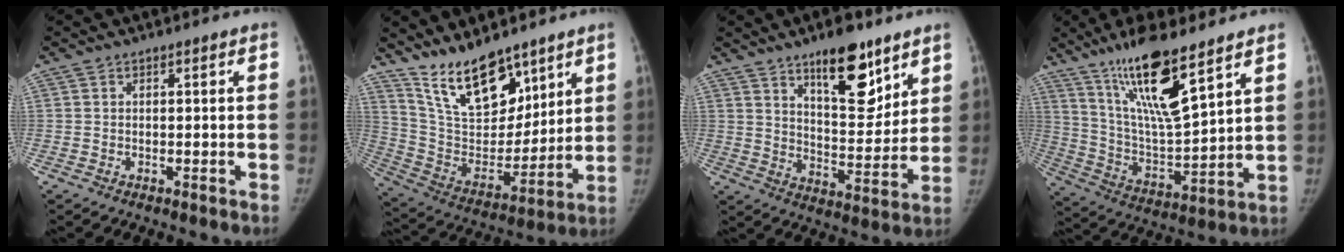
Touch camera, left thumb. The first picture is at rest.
{"total": 17.1, "force": [12.4, 7.7, 8.8], "torque": [-0.103, -0.079, 0.238]}
{"total": 14.5, "force": [9.4, 5.7, 9.5], "torque": [-0.103, -0.065, 0.153]}
{"total": 18.7, "force": [11.6, 2.9, 14.3], "torque": [-0.257, -0.062, 0.225]}